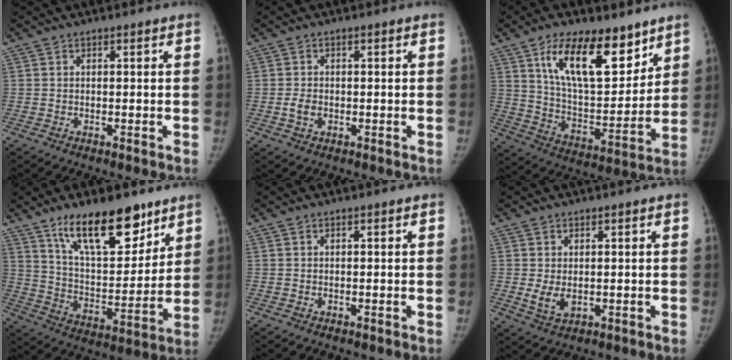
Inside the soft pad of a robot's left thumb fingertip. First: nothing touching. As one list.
[{"total": 2.4, "force": [-0.5, 1.7, 1.6], "torque": [-0.028, 0.004, -0.009]}, {"total": 19.2, "force": [11.2, 8.7, 12.9], "torque": [-0.164, -0.065, 0.200]}, {"total": 19.3, "force": [12.8, 7.8, 12.1], "torque": [-0.147, -0.076, 0.223]}, {"total": 0.0}, {"total": 3.8, "force": [0.1, 2.3, 3.1], "torque": [-0.054, -0.011, 0.010]}]